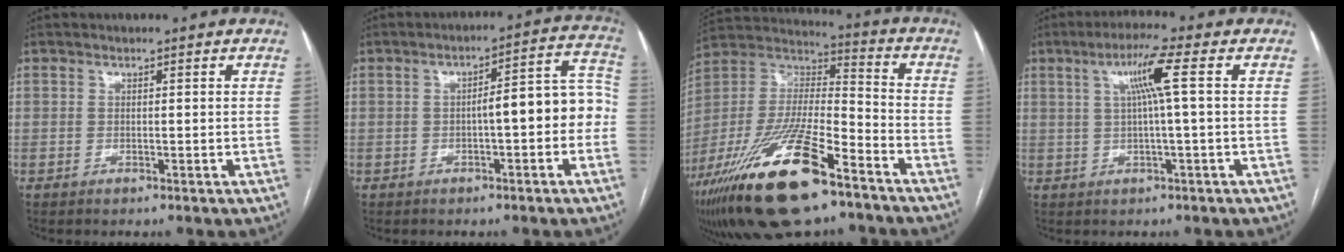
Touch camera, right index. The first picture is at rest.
{"total": 8.7, "force": [-1.2, 2.2, 8.3], "torque": [-0.101, 0.045, -0.017]}
{"total": 25.3, "force": [-15.5, 7.0, 18.8], "torque": [-0.387, -0.027, -0.275]}
{"total": 6.2, "force": [1.5, -0.8, 6.0], "torque": [-0.109, 0.012, 0.028]}